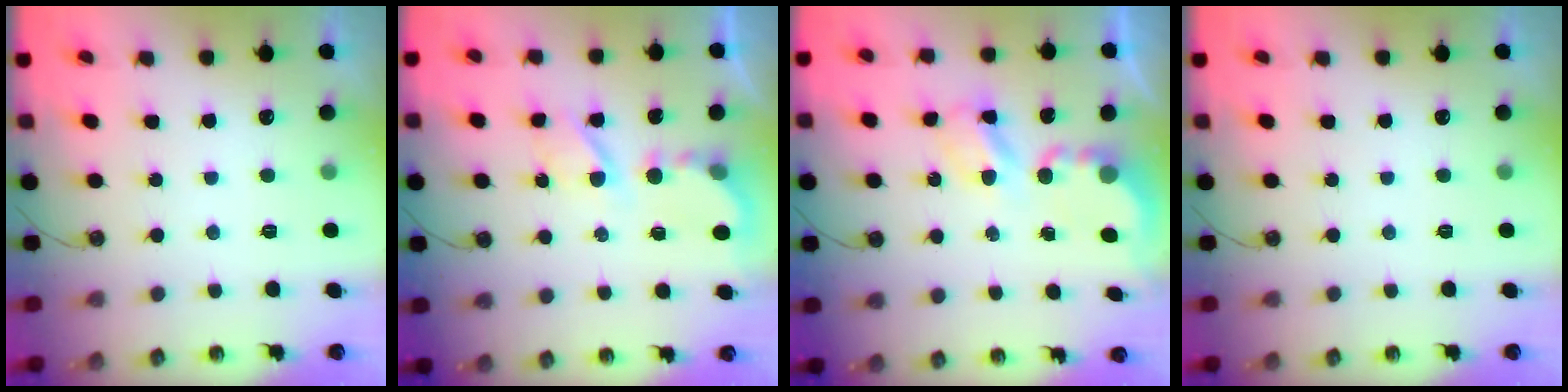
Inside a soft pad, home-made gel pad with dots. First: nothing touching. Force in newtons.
{"total": 6.7, "press": 6.7, "slide": 0.6}
{"total": 5.2, "press": 5.2, "slide": 0.2}
{"total": 0.0}